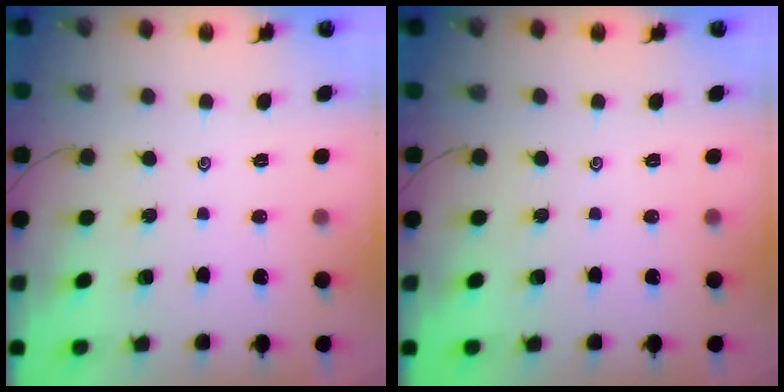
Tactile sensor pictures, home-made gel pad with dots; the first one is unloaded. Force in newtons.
{"total": 0.0}